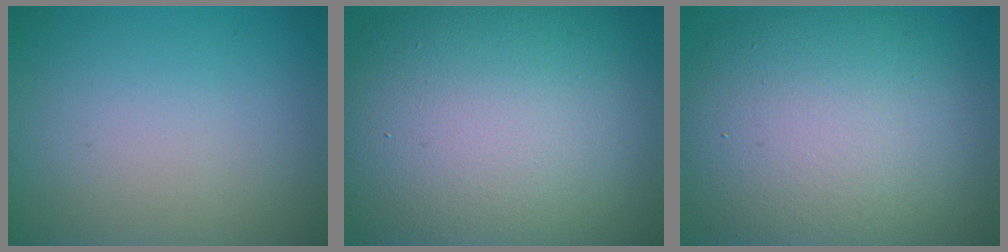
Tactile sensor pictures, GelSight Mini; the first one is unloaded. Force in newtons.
{"total": 11.7, "press": 11.7, "slide": 0.9}
{"total": 12.9, "press": 12.8, "slide": 1.0}